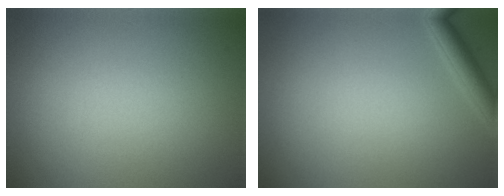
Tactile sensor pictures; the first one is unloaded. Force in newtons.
{"total": 2.0, "press": 2.0, "slide": 0.1}